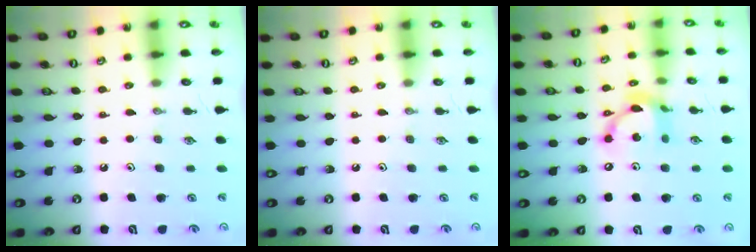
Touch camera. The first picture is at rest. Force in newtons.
{"total": 0.0}
{"total": 12.3, "press": 12.2, "slide": 0.7}